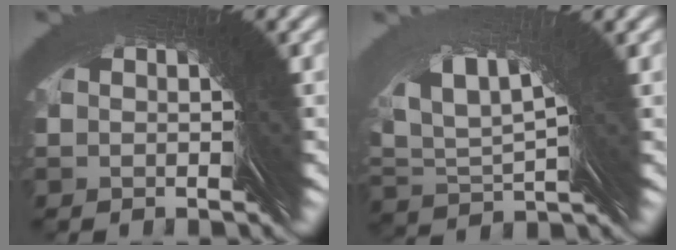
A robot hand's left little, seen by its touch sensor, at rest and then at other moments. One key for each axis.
{"total": 4.3, "fx": 3.6, "fy": -1.9, "fz": 1.4, "tx": -0.019, "ty": 0.032, "tz": 0.053}